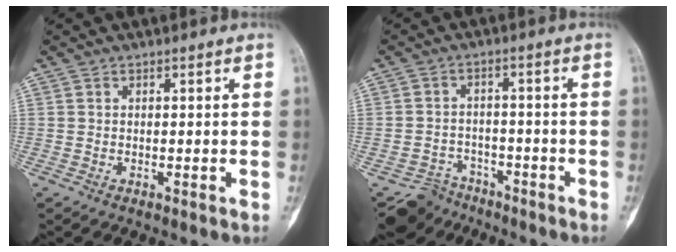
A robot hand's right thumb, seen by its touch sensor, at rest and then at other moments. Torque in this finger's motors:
{"motor_torque": [0.40, -0.16, -0.05, -0.57, 0.00]}